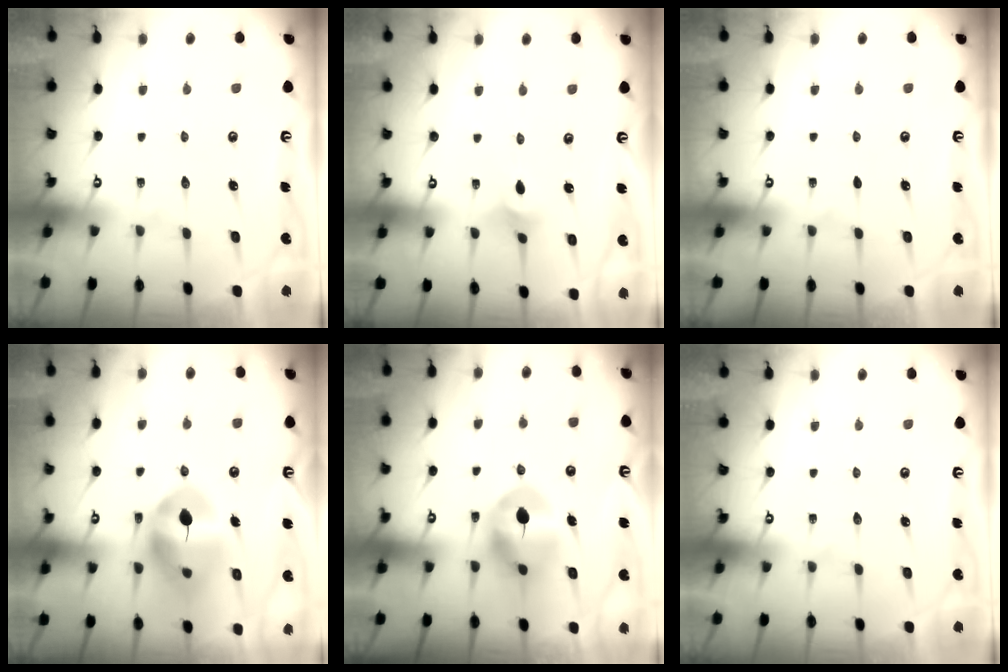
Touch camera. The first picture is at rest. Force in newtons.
{"total": 2.7, "press": 2.6, "slide": 0.7}
{"total": 0.0}
{"total": 12.3, "press": 12.2, "slide": 1.7}
{"total": 8.3, "press": 8.3, "slide": 0.4}
{"total": 0.0}